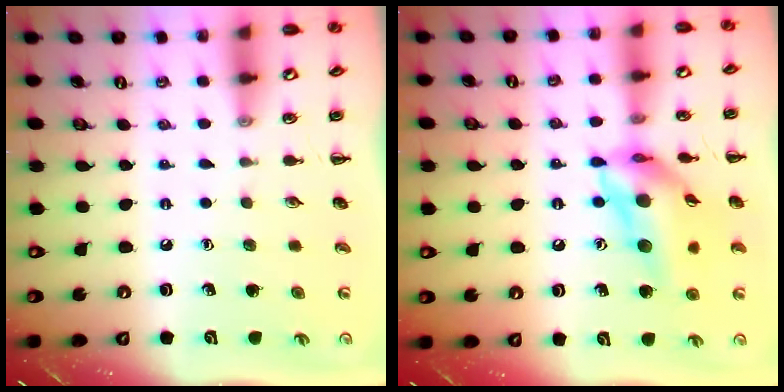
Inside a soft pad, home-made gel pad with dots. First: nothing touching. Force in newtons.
{"total": 18.2, "press": 17.8, "slide": 4.0}